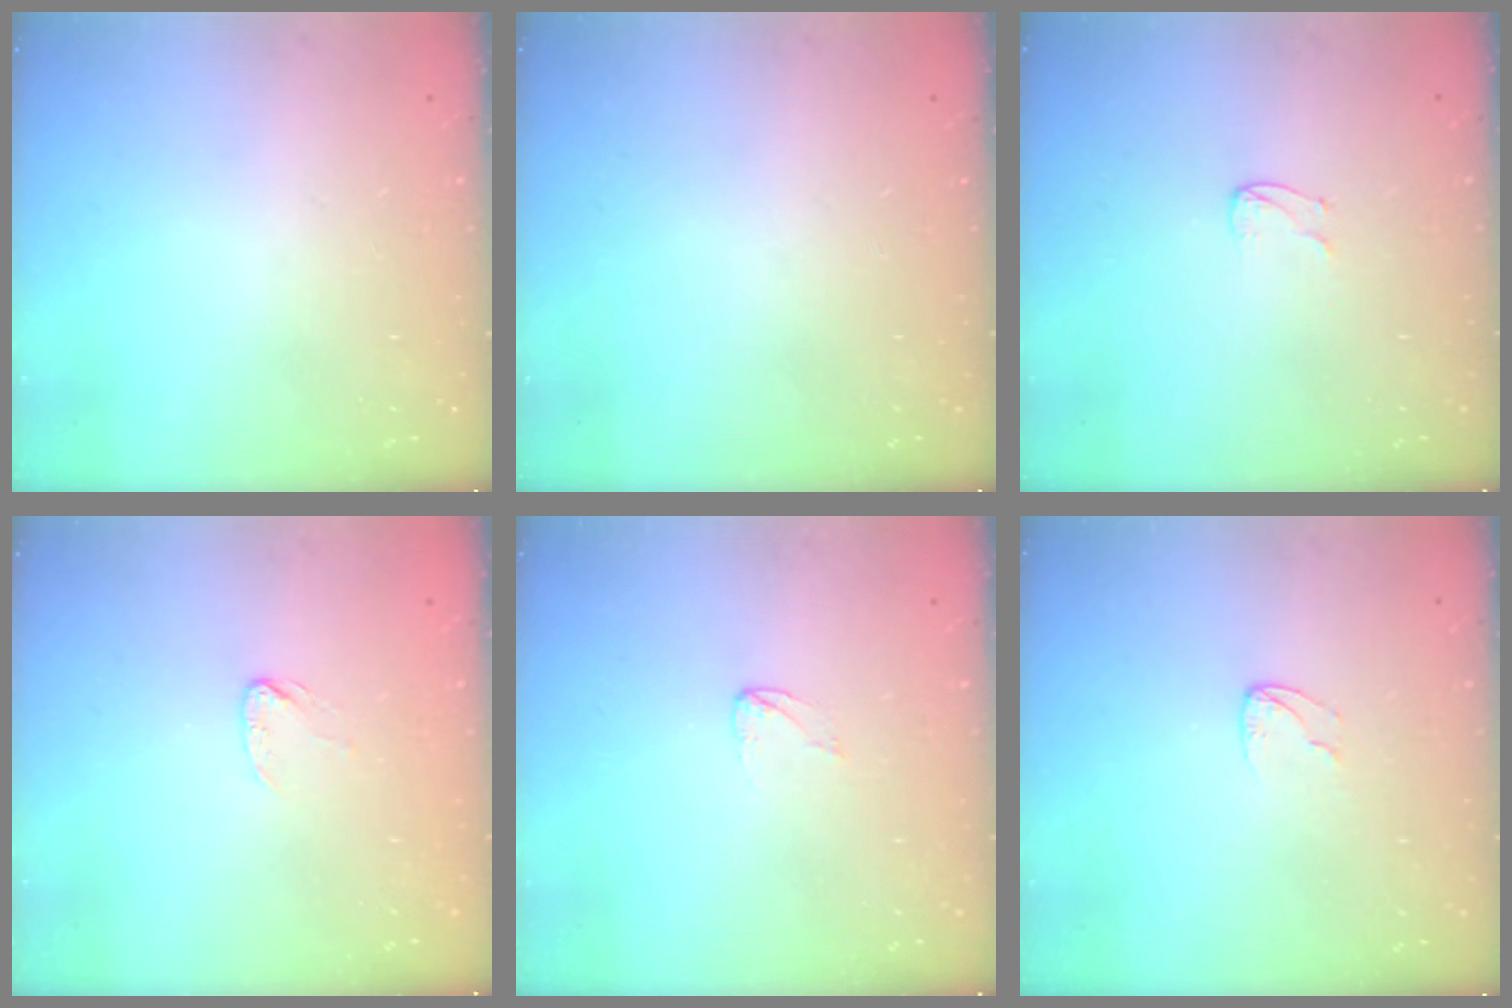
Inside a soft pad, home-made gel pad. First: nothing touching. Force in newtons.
{"total": 0.0}
{"total": 3.7, "press": 3.7, "slide": 0.3}
{"total": 3.4, "press": 3.4, "slide": 0.4}
{"total": 2.7, "press": 2.7, "slide": 0.2}
{"total": 4.0, "press": 4.0, "slide": 0.4}